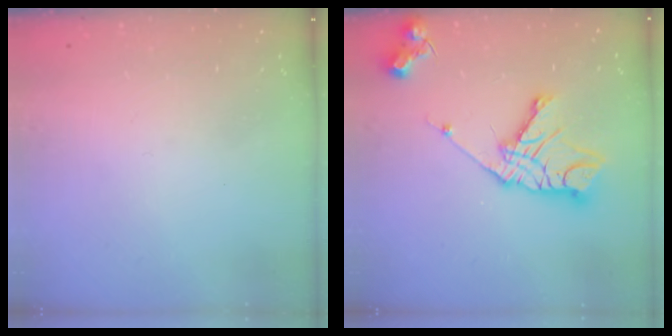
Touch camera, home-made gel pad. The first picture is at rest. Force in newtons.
{"total": 14.8, "press": 14.7, "slide": 1.3}